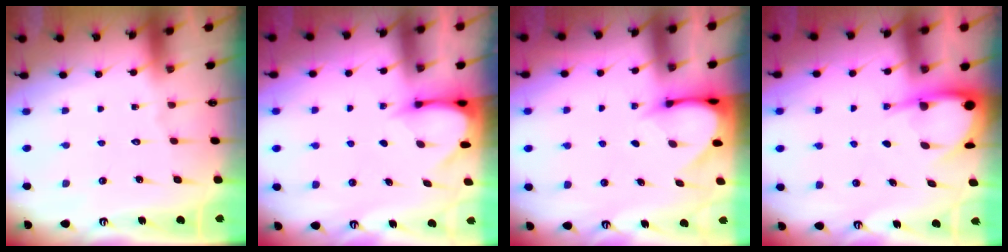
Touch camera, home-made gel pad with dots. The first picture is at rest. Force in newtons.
{"total": 3.8, "press": 3.7, "slide": 0.3}
{"total": 4.3, "press": 4.2, "slide": 0.5}
{"total": 6.2, "press": 6.1, "slide": 0.8}